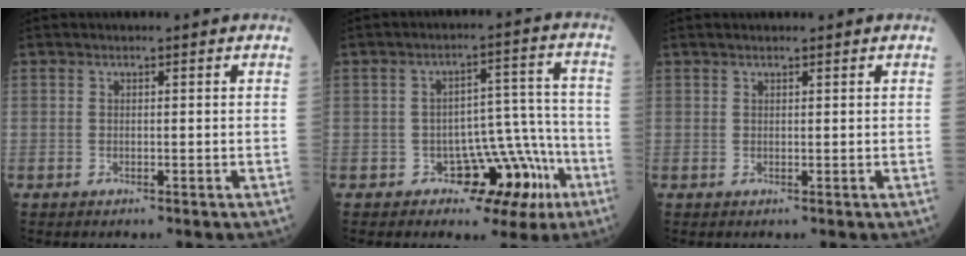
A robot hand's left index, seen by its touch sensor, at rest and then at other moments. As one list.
[{"total": 8.9, "force": [-4.8, 5.8, 4.8], "torque": [-0.034, 0.041, -0.056]}, {"total": 0.9, "force": [0.7, 0.2, 0.5], "torque": [-0.015, 0.010, 0.014]}]